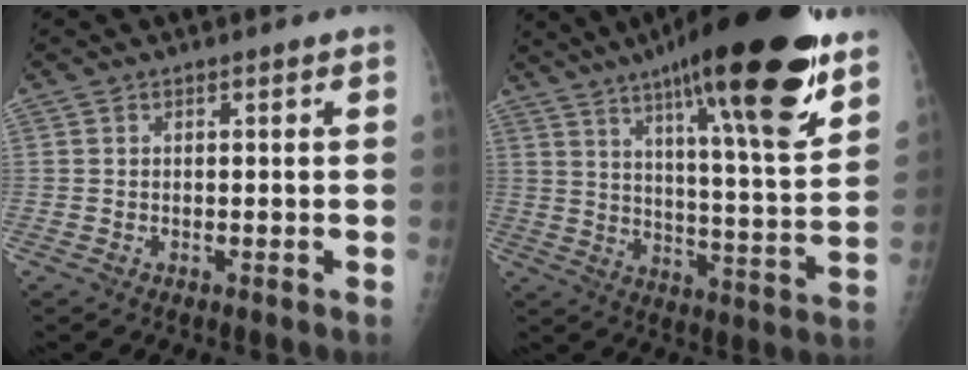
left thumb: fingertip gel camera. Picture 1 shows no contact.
{"total": 27.3, "force": [17.0, 4.8, 20.8], "torque": [-0.302, -0.056, 0.260]}